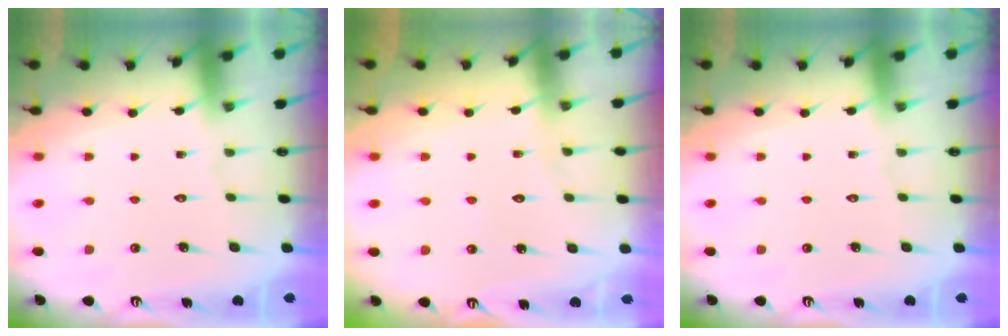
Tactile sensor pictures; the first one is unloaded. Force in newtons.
{"total": 4.5, "press": 4.4, "slide": 0.3}
{"total": 0.0}